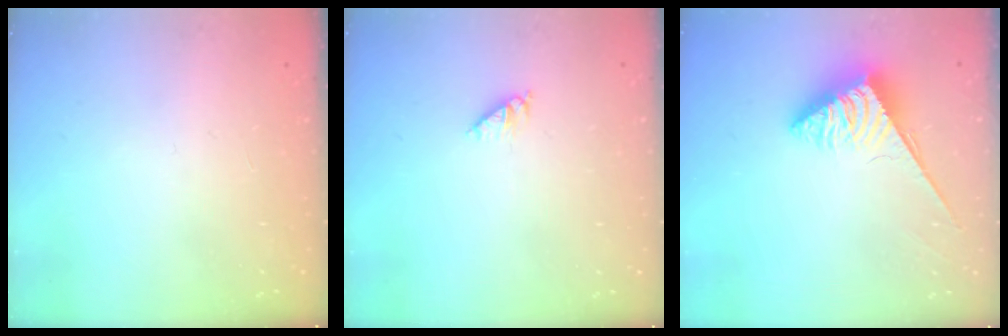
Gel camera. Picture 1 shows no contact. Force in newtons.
{"total": 2.8, "press": 2.8, "slide": 0.5}
{"total": 3.9, "press": 3.8, "slide": 0.6}